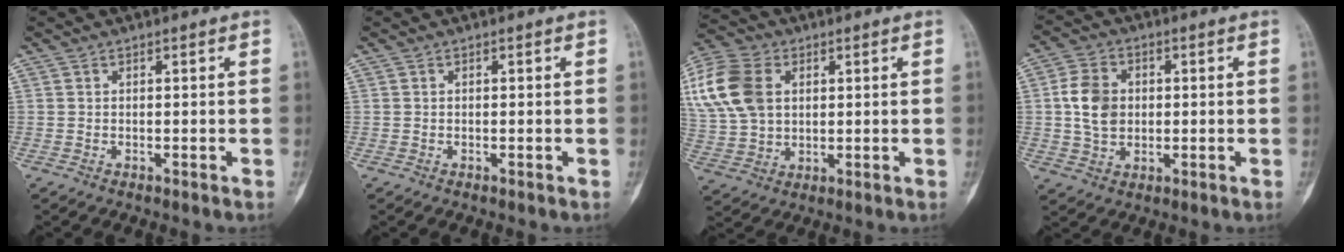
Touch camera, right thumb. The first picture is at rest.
{"total": 0.0}
{"total": 16.6, "force": [4.3, 11.8, 10.9], "torque": [-0.236, 0.007, 0.084]}
{"total": 8.3, "force": [0.6, 6.4, 5.2], "torque": [-0.081, 0.006, 0.009]}